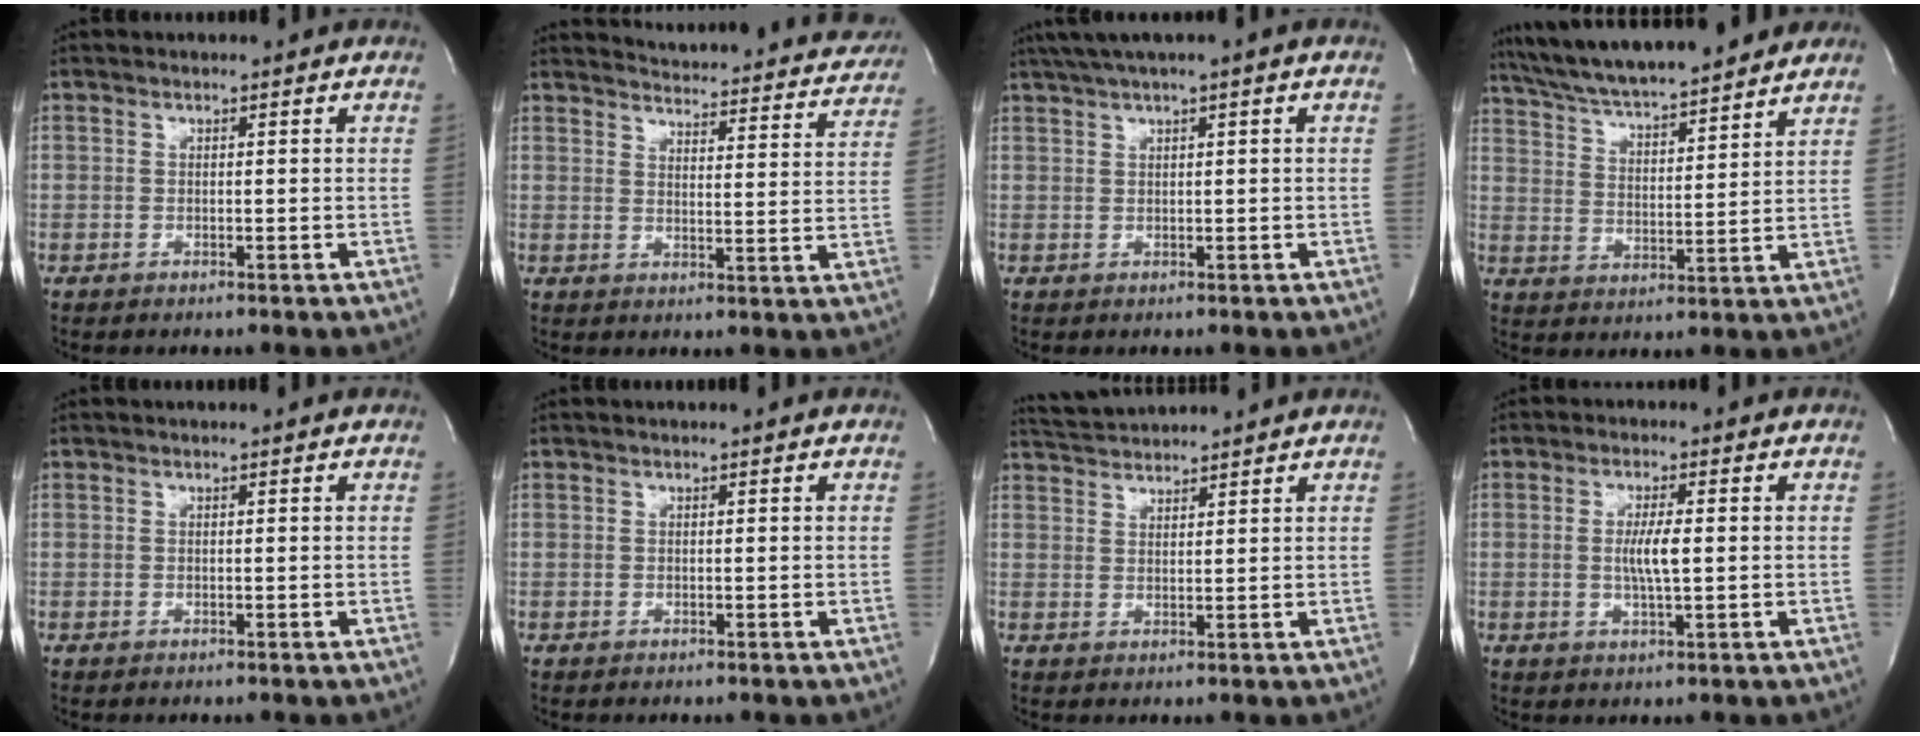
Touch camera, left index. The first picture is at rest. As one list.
[{"total": 23.8, "force": [22.8, 3.5, 5.6], "torque": [-0.078, -0.070, 0.260]}, {"total": 4.2, "force": [2.5, -0.4, 3.4], "torque": [-0.073, 0.020, 0.047]}, {"total": 18.2, "force": [16.2, 2.0, 8.2], "torque": [-0.142, 0.025, 0.257]}, {"total": 1.3, "force": [1.2, 0.0, 0.4], "torque": [-0.013, 0.010, 0.015]}, {"total": 1.1, "force": [1.1, 0.0, 0.3], "torque": [-0.011, 0.009, 0.013]}, {"total": 5.7, "force": [5.6, -0.3, 0.9], "torque": [-0.027, 0.025, 0.097]}, {"total": 4.1, "force": [0.0, 0.3, 4.1], "torque": [-0.078, -0.005, 0.002]}]